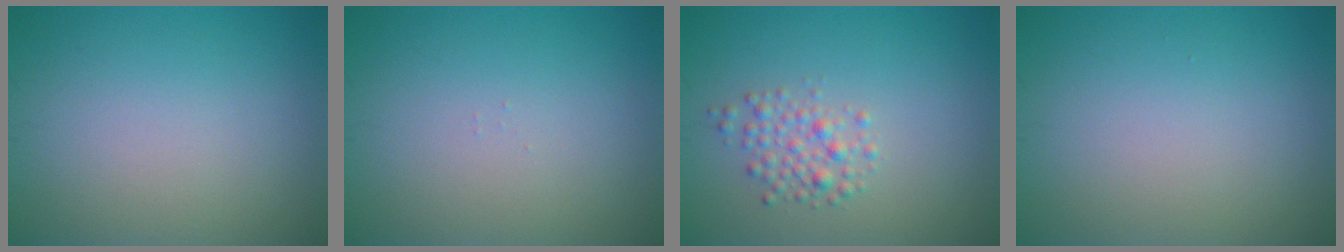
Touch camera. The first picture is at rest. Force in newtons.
{"total": 0.0}
{"total": 2.2, "press": 2.2, "slide": 0.1}
{"total": 0.0}